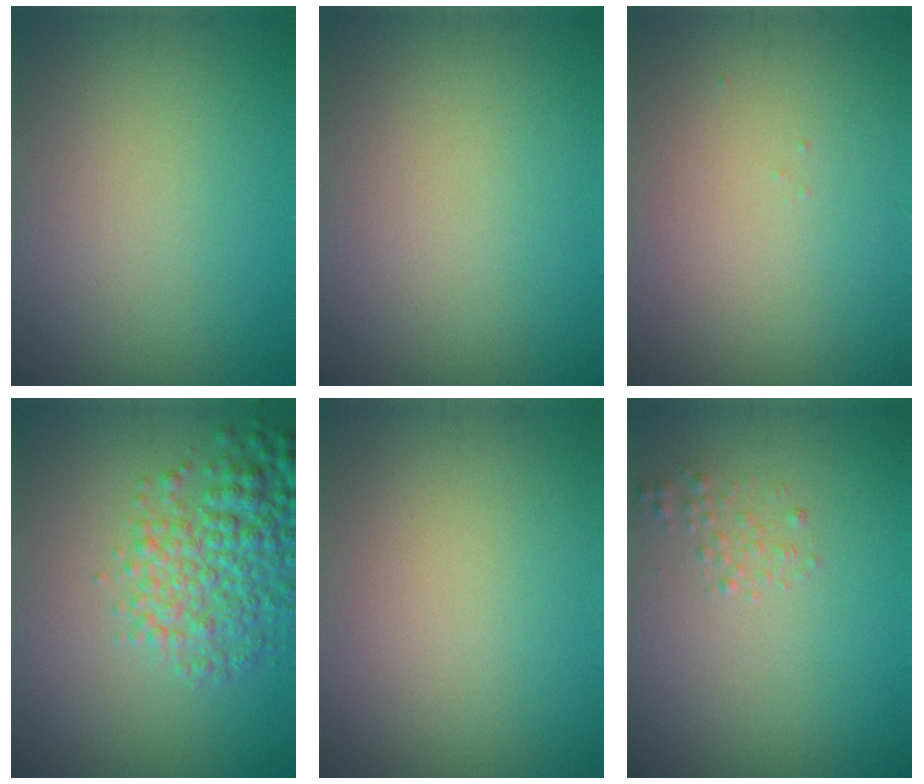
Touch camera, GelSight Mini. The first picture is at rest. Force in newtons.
{"total": 0.0}
{"total": 0.0}
{"total": 5.3, "press": 5.3, "slide": 0.1}
{"total": 0.0}
{"total": 1.0, "press": 1.0, "slide": 0.1}